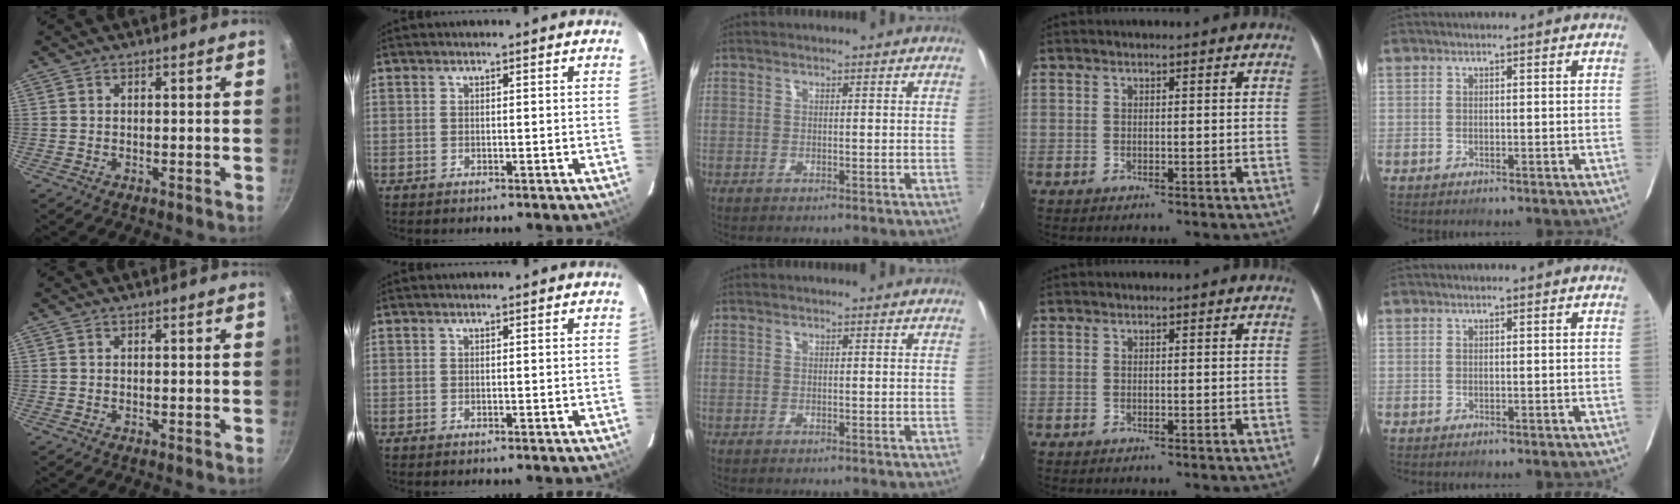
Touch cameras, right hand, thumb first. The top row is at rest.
{}